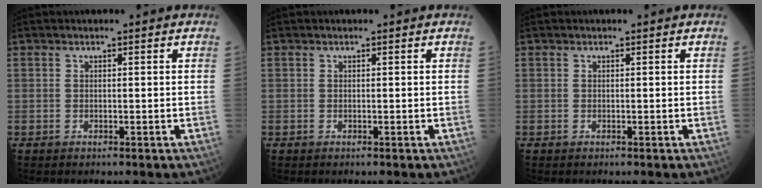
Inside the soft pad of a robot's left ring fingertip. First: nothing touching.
{"total": 0.0}
{"total": 0.0}